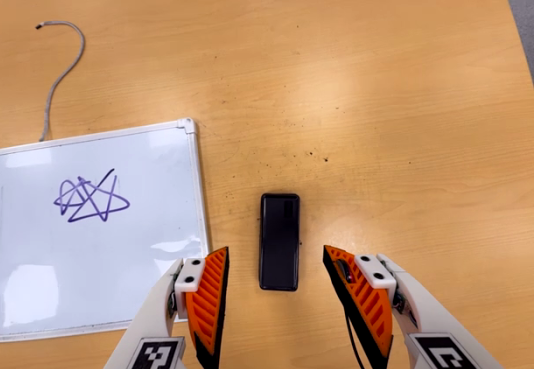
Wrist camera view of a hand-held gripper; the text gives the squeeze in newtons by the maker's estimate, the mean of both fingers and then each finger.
{"total": 0.0}